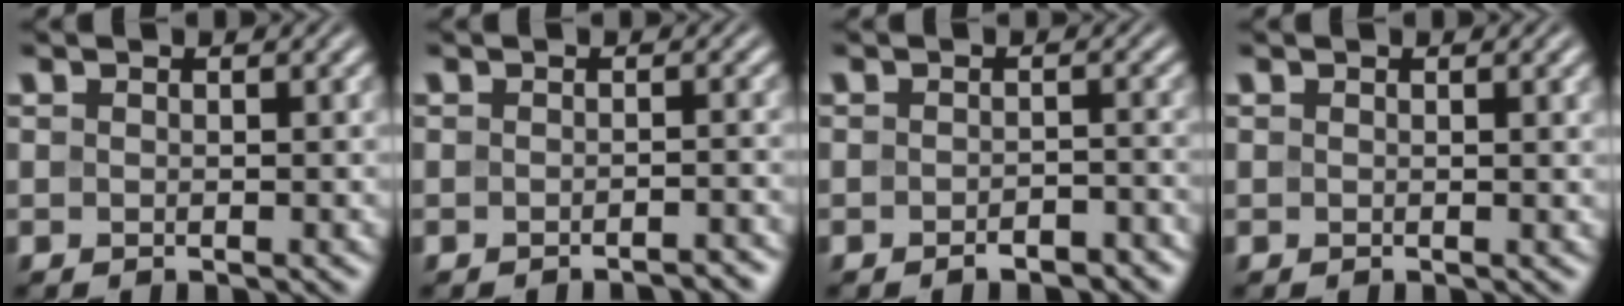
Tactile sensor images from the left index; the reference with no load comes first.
{"total": 2.1, "force": [-1.9, 0.3, 0.8], "torque": [0.002, 0.009, -0.022]}
{"total": 2.4, "force": [-1.8, 0.9, 1.3], "torque": [-0.016, 0.005, -0.023]}
{"total": 0.9, "force": [0.4, 0.2, 0.8], "torque": [-0.008, 0.003, 0.004]}